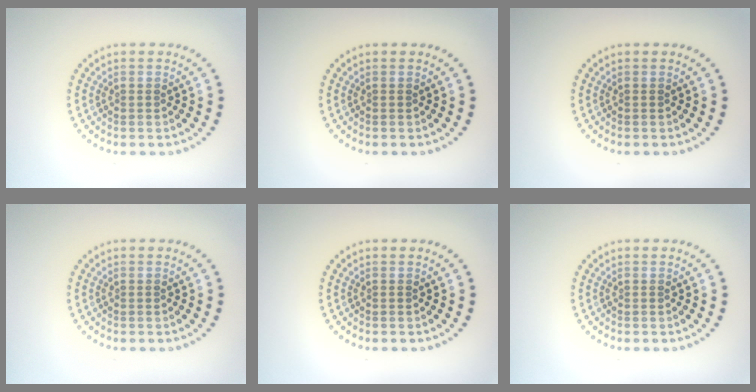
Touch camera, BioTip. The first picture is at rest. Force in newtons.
{"total": 0.0}
{"total": 0.0}
{"total": 0.0}
{"total": 0.0}
{"total": 0.0}